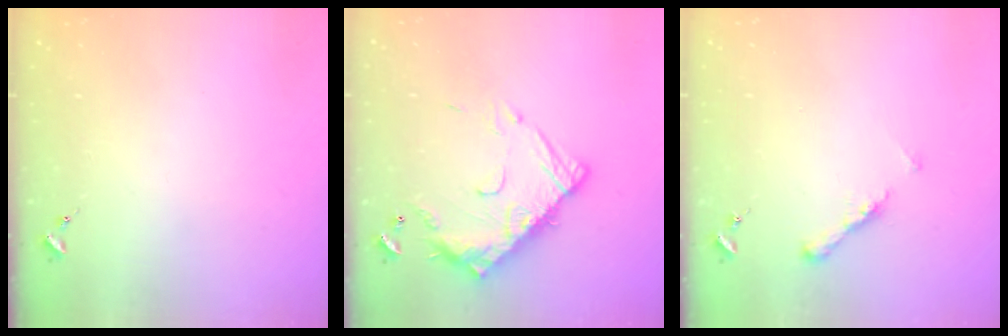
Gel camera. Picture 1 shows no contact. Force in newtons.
{"total": 15.4, "press": 15.4, "slide": 1.4}
{"total": 6.8, "press": 6.7, "slide": 0.6}